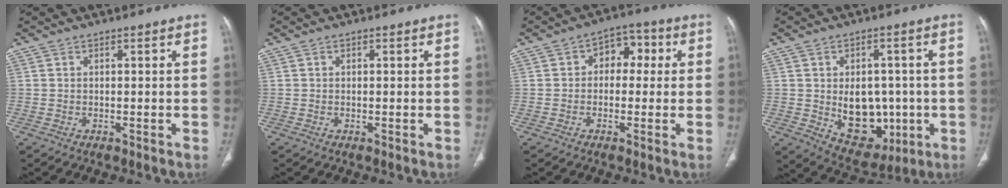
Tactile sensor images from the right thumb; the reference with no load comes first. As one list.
[{"total": 0.0}, {"total": 6.8, "force": [0.9, 4.8, 4.6], "torque": [-0.026, 0.022, 0.003]}, {"total": 13.1, "force": [-1.6, 9.3, 9.1], "torque": [-0.083, 0.003, 0.002]}]